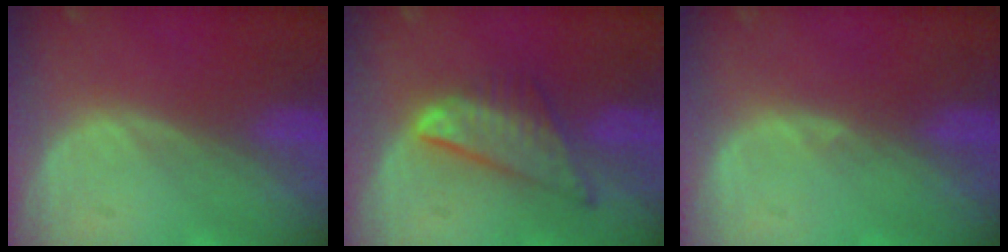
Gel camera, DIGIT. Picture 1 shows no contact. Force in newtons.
{"total": 8.1, "press": 6.8, "slide": 4.3}
{"total": 0.6, "press": 0.5, "slide": 0.3}